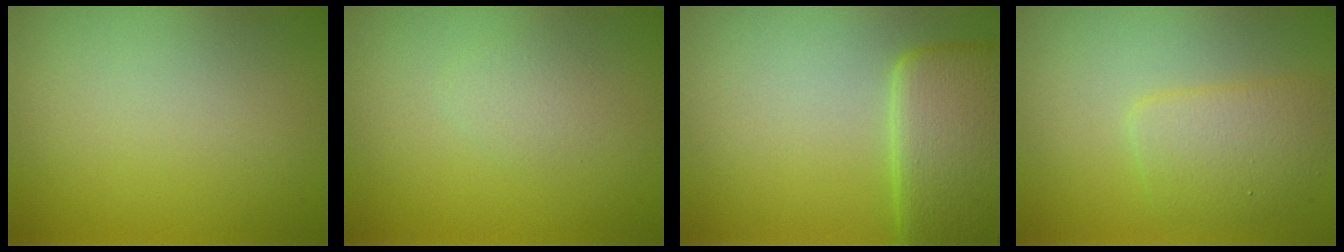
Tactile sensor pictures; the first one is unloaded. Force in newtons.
{"total": 1.1, "press": 1.1, "slide": 0.0}
{"total": 6.8, "press": 6.8, "slide": 0.5}
{"total": 3.2, "press": 3.2, "slide": 0.1}